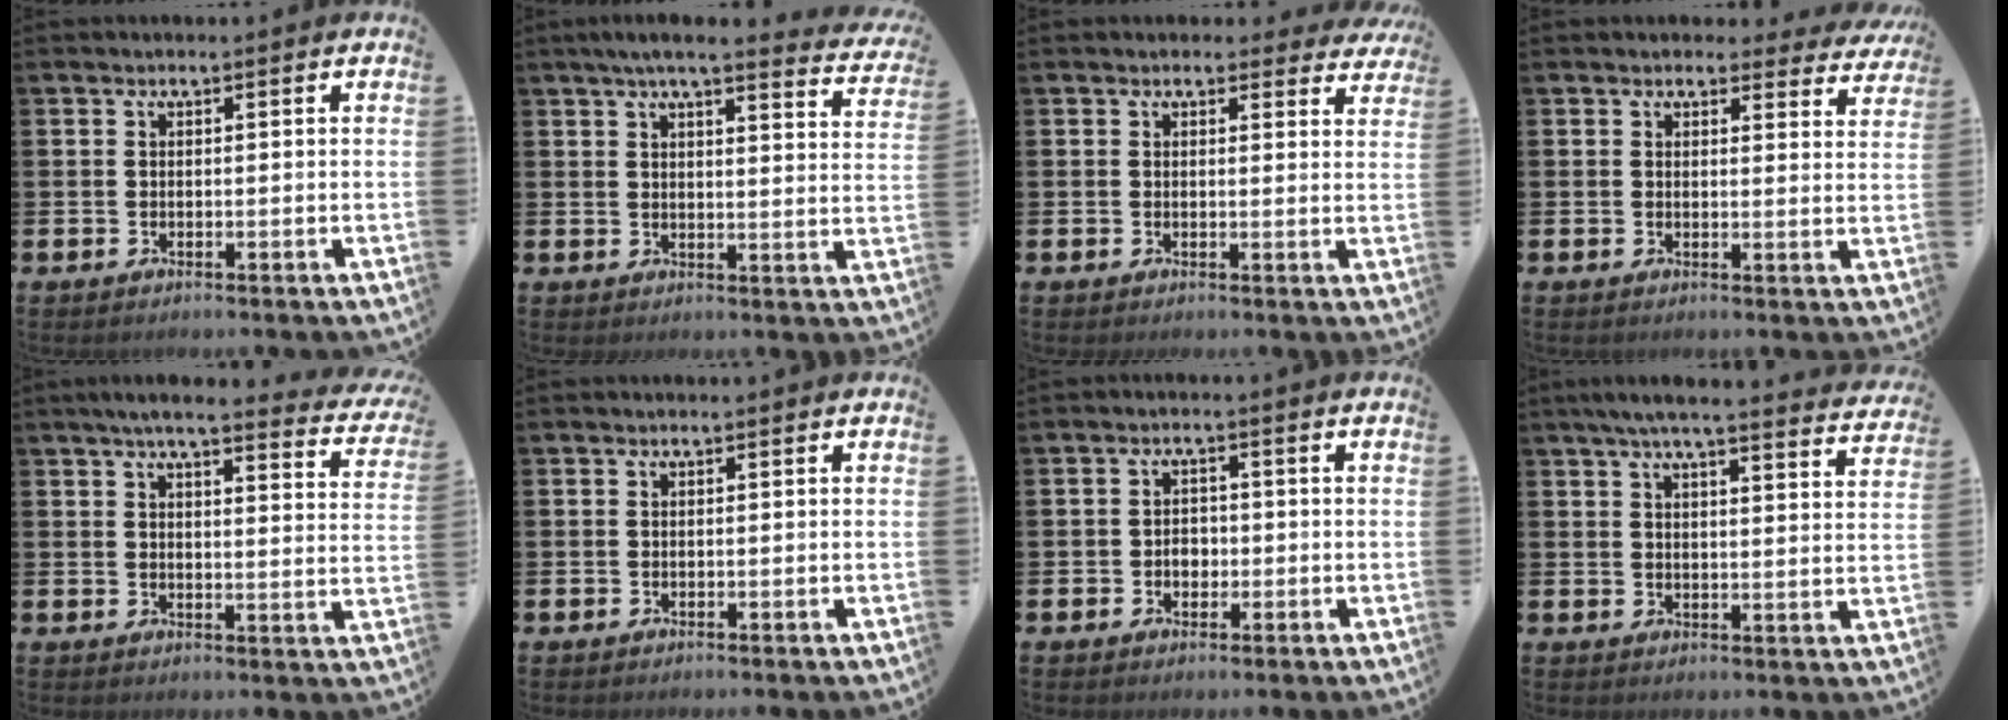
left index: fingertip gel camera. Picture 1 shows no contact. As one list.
[{"total": 5.5, "force": [4.9, 0.4, 2.4], "torque": [-0.052, -0.022, 0.083]}, {"total": 2.0, "force": [1.7, 0.9, 0.1], "torque": [0.001, -0.005, 0.029]}, {"total": 2.7, "force": [2.5, 0.9, 0.0], "torque": [0.007, -0.016, 0.040]}, {"total": 5.2, "force": [4.6, 0.5, 2.4], "torque": [-0.052, -0.024, 0.075]}, {"total": 0.0}, {"total": 2.3, "force": [-0.5, 1.8, 1.3], "torque": [-0.009, 0.000, -0.015]}, {"total": 5.6, "force": [5.2, 0.1, 2.1], "torque": [-0.054, -0.021, 0.091]}]